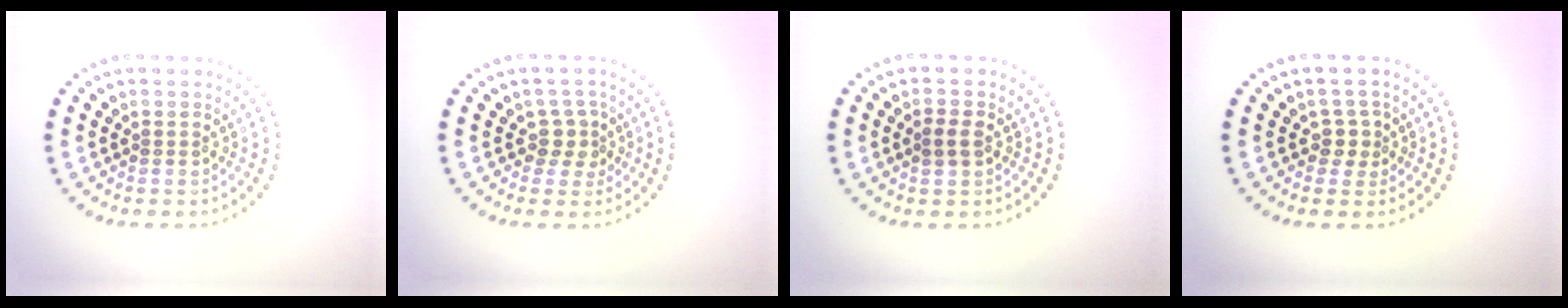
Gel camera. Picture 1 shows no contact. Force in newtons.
{"total": 2.1, "press": 1.6, "slide": 1.4}
{"total": 1.5, "press": 1.5, "slide": 0.1}
{"total": 1.6, "press": 1.1, "slide": 1.1}